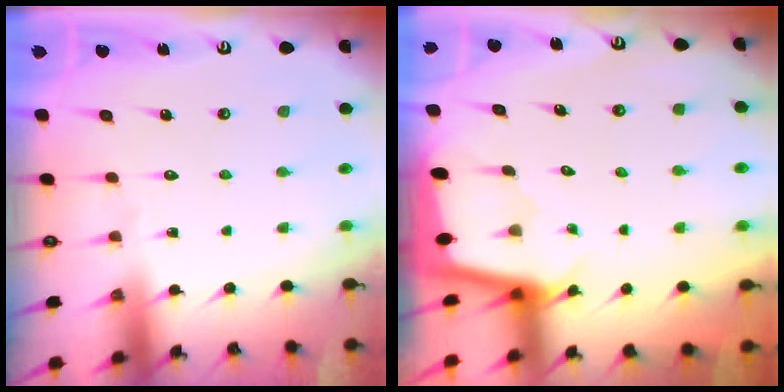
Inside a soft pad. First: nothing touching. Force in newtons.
{"total": 2.1, "press": 2.1, "slide": 0.2}